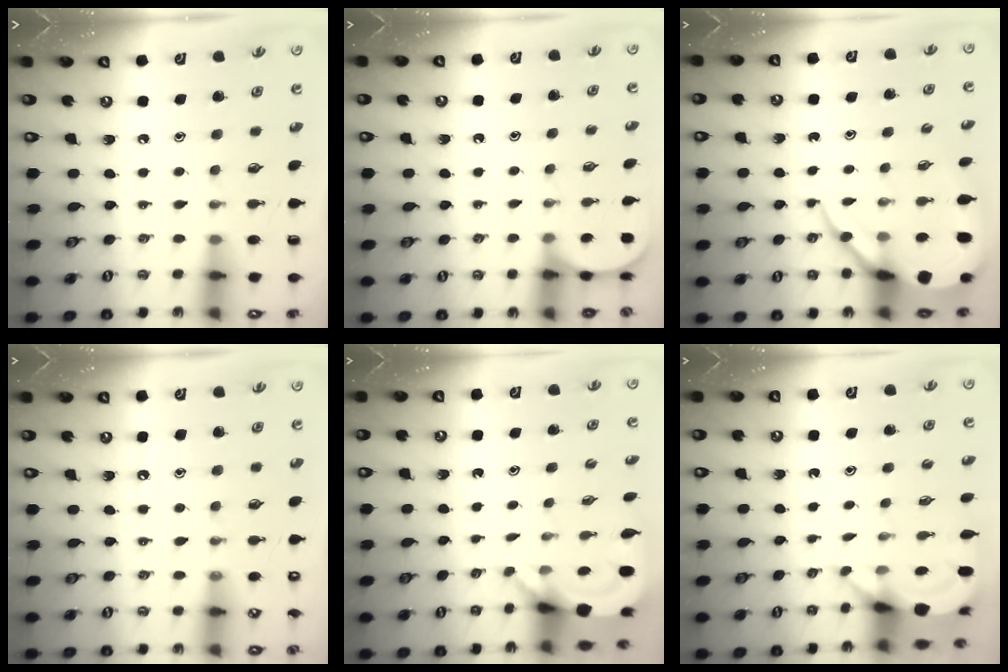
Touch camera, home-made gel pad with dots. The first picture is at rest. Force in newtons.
{"total": 0.7, "press": 0.7, "slide": 0.1}
{"total": 9.5, "press": 9.4, "slide": 1.1}
{"total": 4.8, "press": 4.8, "slide": 0.5}
{"total": 3.6, "press": 3.6, "slide": 0.2}
{"total": 3.9, "press": 3.9, "slide": 0.1}